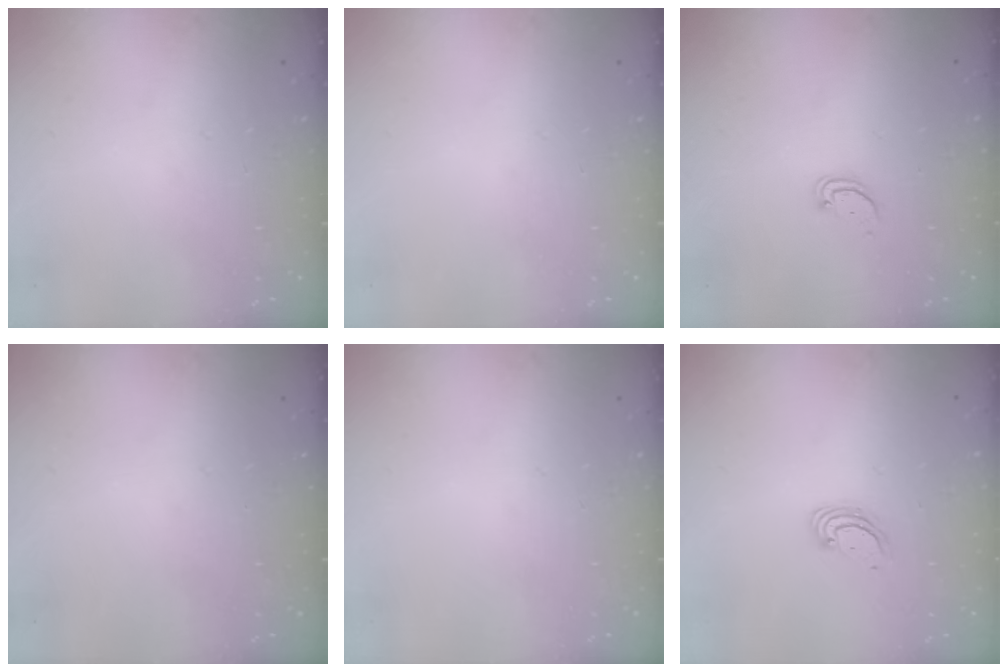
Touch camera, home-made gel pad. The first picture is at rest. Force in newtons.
{"total": 0.0}
{"total": 2.1, "press": 2.1, "slide": 0.2}
{"total": 0.0}
{"total": 0.0}
{"total": 3.3, "press": 3.3, "slide": 0.3}